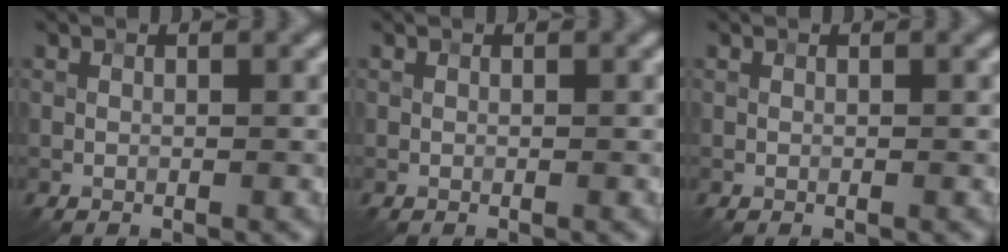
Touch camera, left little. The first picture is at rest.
{"total": 0.0}
{"total": 0.0}